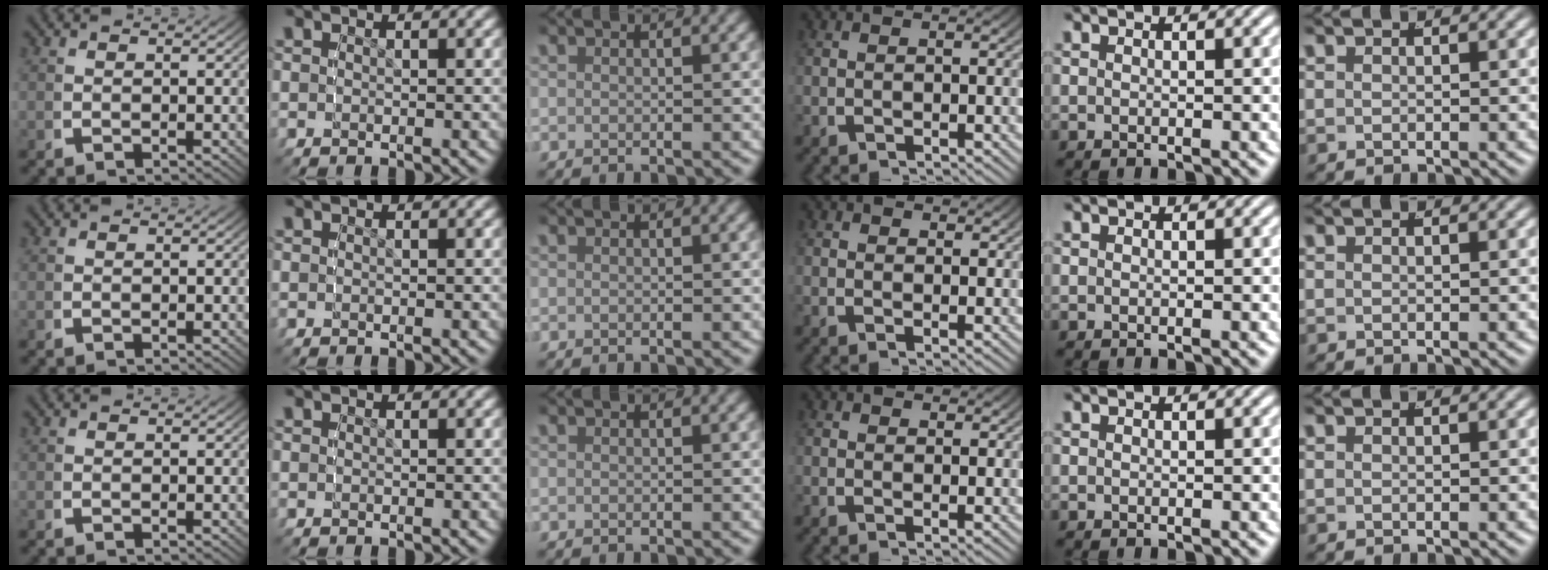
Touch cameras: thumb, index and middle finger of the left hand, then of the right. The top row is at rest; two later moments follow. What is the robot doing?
{"motion": "lift_and_place", "object": "toy banana"}